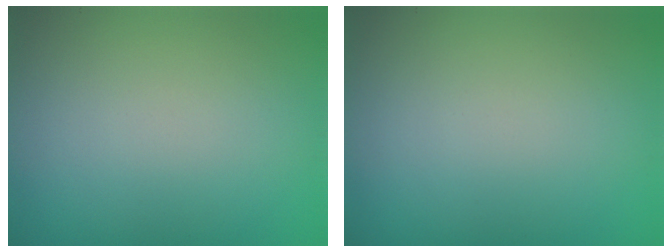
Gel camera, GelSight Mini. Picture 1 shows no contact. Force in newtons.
{"total": 0.0}